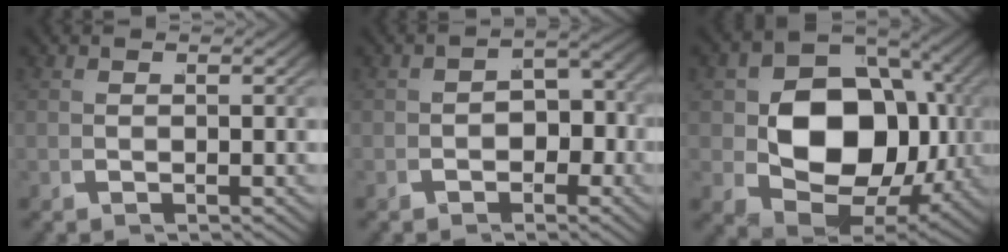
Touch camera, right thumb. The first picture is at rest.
{"total": 3.0, "force": [-1.4, 2.0, 1.6], "torque": [-0.013, -0.008, -0.027]}
{"total": 14.9, "force": [-0.2, 10.4, 10.6], "torque": [-0.201, -0.050, 0.006]}